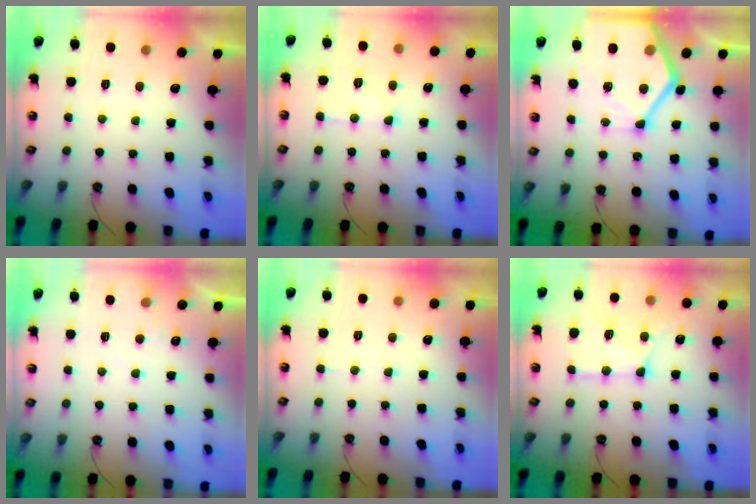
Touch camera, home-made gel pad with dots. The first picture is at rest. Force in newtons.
{"total": 9.1, "press": 9.1, "slide": 0.5}
{"total": 18.9, "press": 18.8, "slide": 1.9}
{"total": 3.9, "press": 3.8, "slide": 0.5}
{"total": 3.8, "press": 3.8, "slide": 0.7}
{"total": 14.5, "press": 14.5, "slide": 1.1}